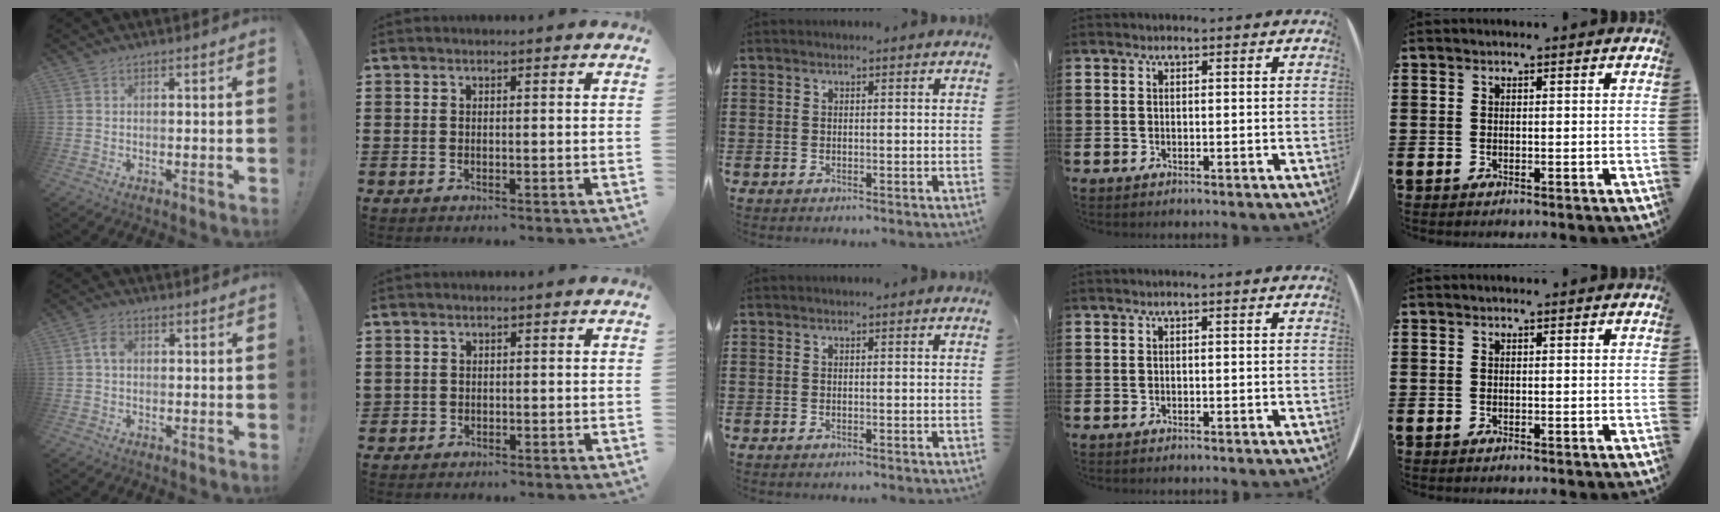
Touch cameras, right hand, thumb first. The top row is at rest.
{"thumb": {"total": 3.7, "force": [0.3, 2.5, 2.7], "torque": [-0.050, 0.010, 0.004]}, "index": {"total": 0.7, "force": [0.2, 0.7, -0.1], "torque": [0.001, 0.005, 0.002]}}